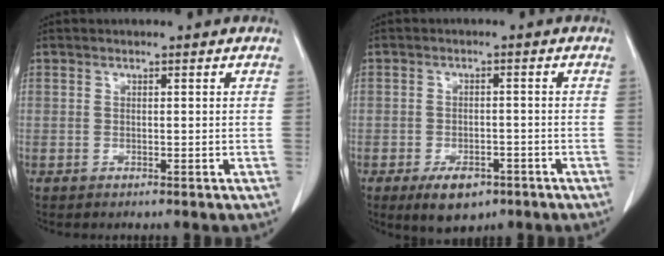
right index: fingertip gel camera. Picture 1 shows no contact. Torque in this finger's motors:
{"motor_torque": [-0.02, 0.00, -0.04, -0.01]}